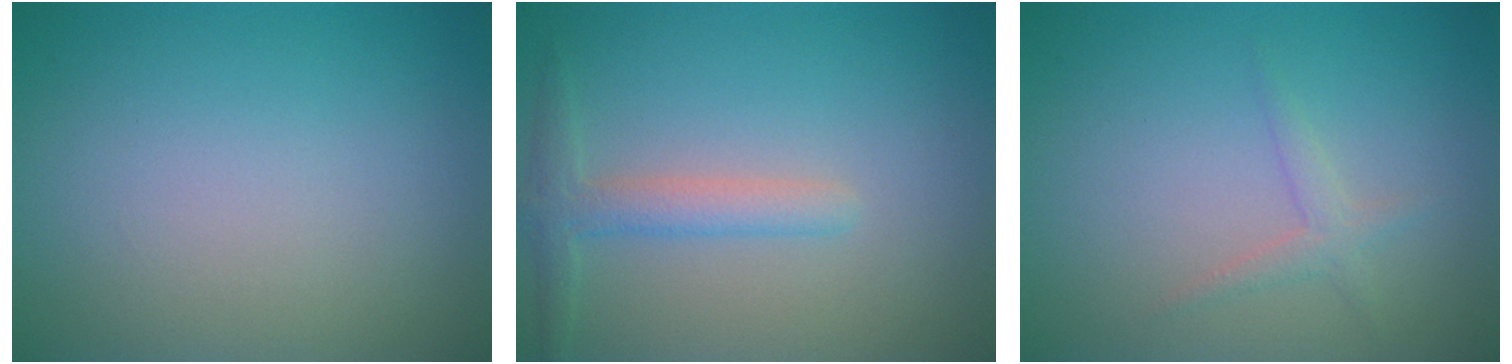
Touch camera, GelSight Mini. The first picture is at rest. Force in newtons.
{"total": 2.4, "press": 2.4, "slide": 0.2}
{"total": 1.2, "press": 1.2, "slide": 0.0}